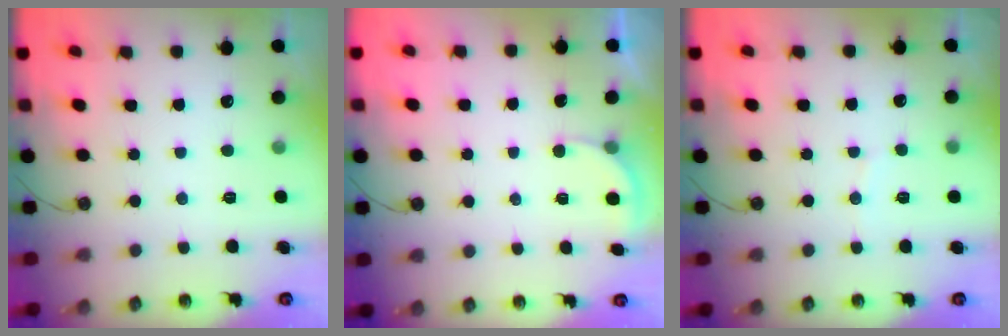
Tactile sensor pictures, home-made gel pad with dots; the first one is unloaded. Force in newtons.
{"total": 2.1, "press": 2.1, "slide": 0.2}
{"total": 3.3, "press": 3.3, "slide": 0.3}